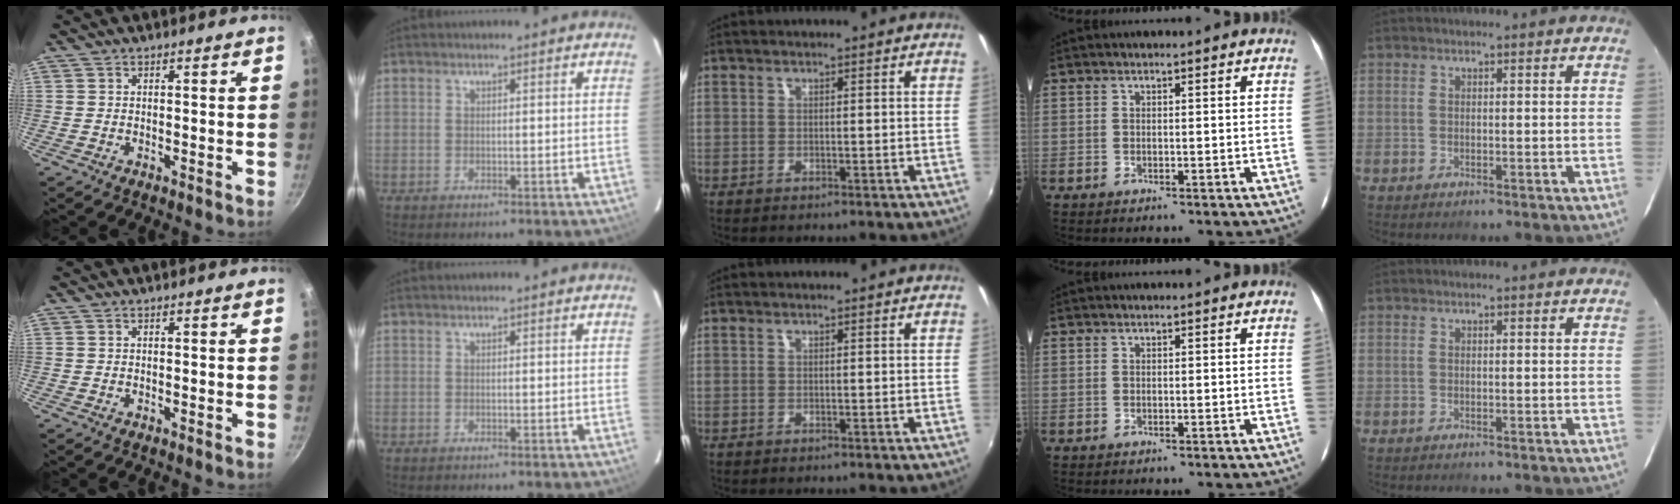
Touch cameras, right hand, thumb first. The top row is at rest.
{}